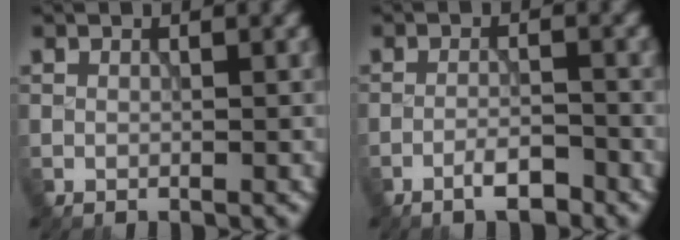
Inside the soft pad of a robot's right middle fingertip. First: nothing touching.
{"total": 2.5, "force": [-1.9, 0.4, 1.6], "torque": [-0.025, 0.006, -0.038]}